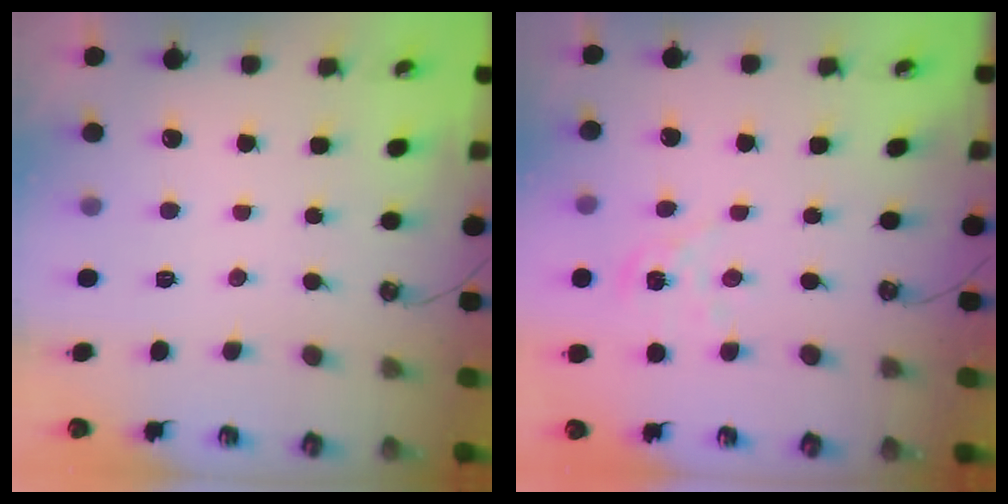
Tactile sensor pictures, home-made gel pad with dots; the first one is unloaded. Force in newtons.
{"total": 2.3, "press": 2.3, "slide": 0.3}